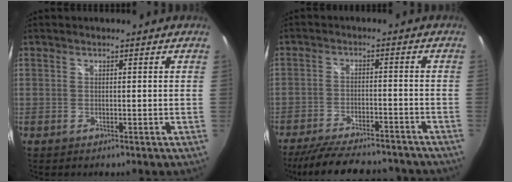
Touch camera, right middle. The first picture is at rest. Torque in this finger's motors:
{"motor_torque": [1.07, -1.07, 0.17, 0.10]}